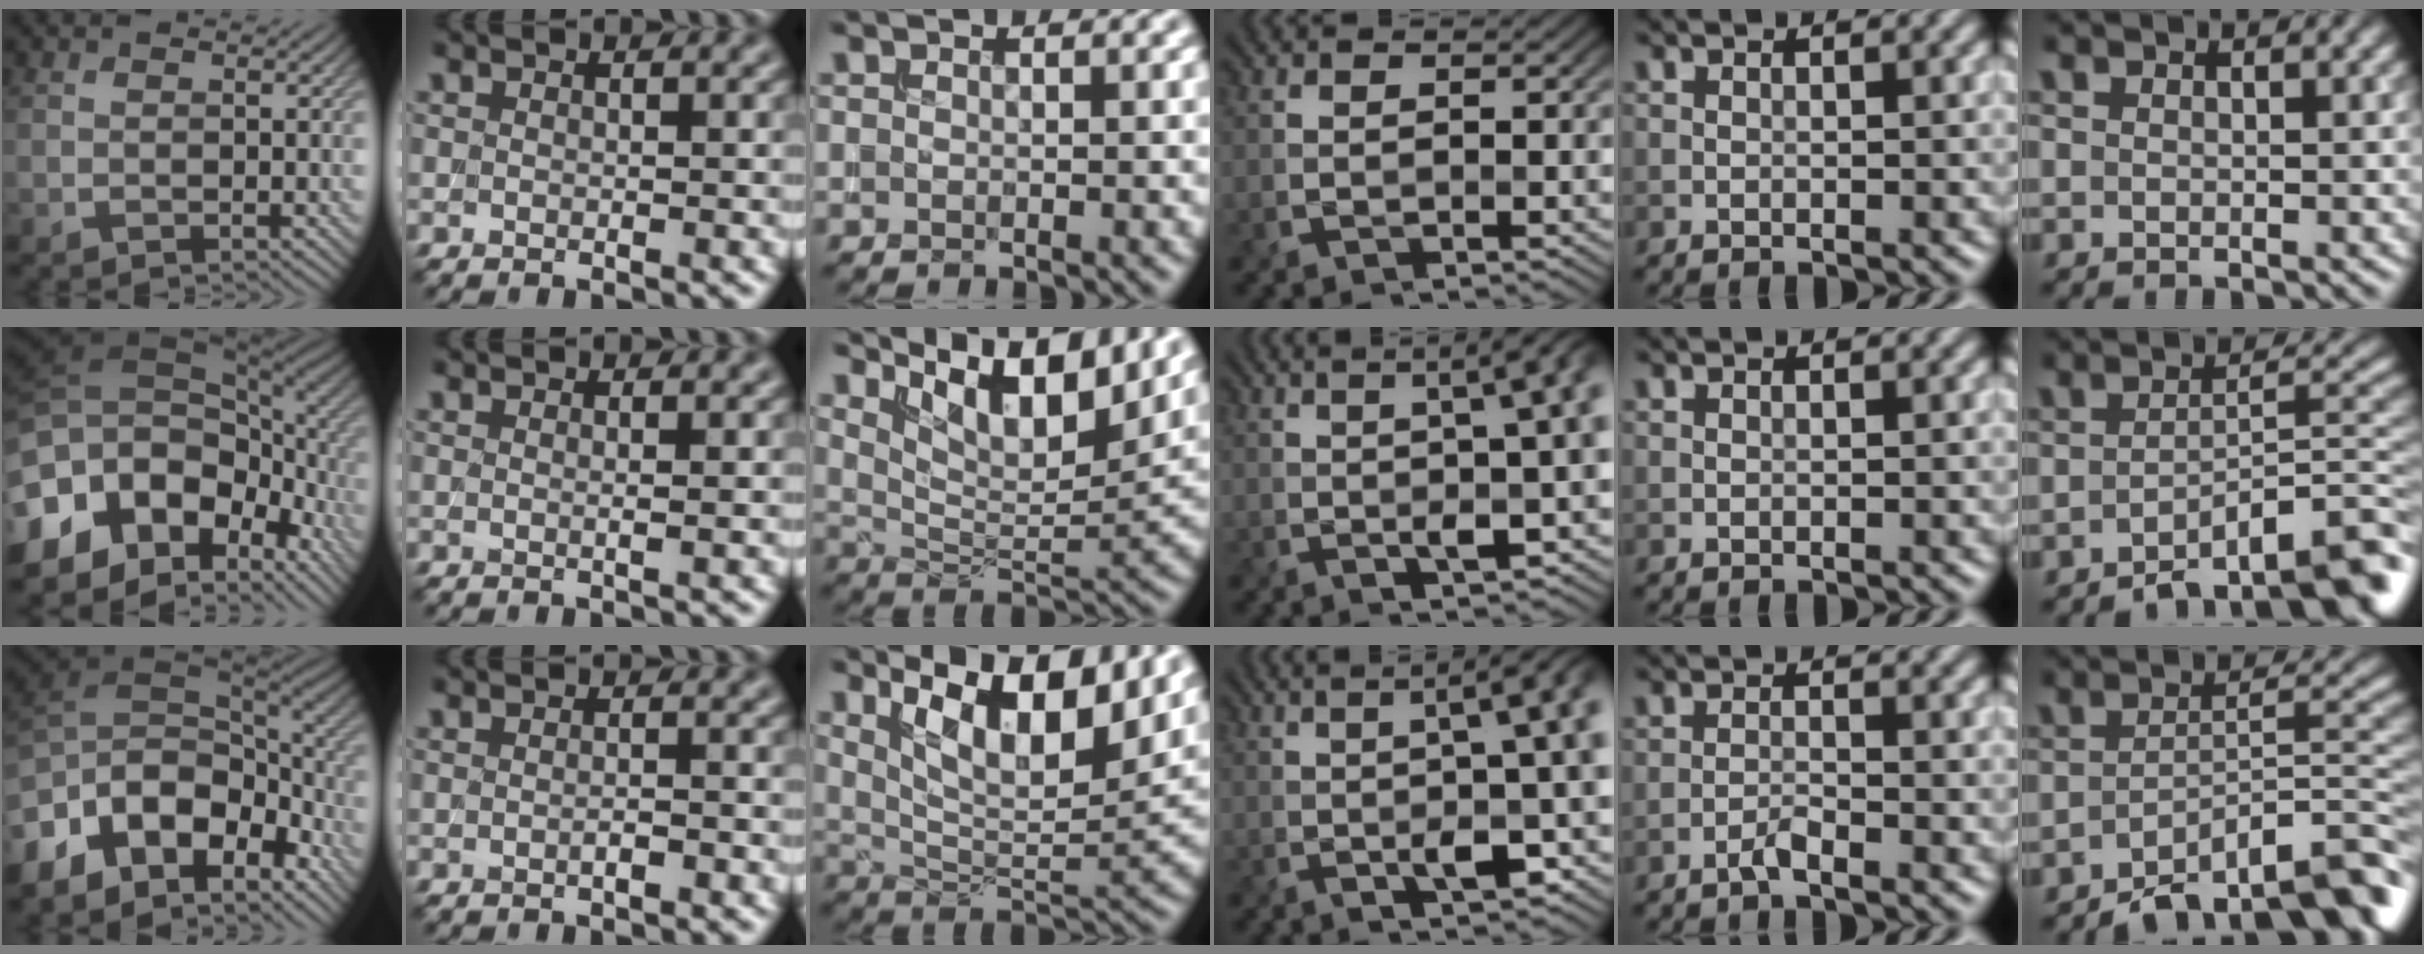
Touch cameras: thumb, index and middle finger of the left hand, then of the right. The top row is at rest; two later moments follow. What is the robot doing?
{"motion": "extract", "object": "backpack"}